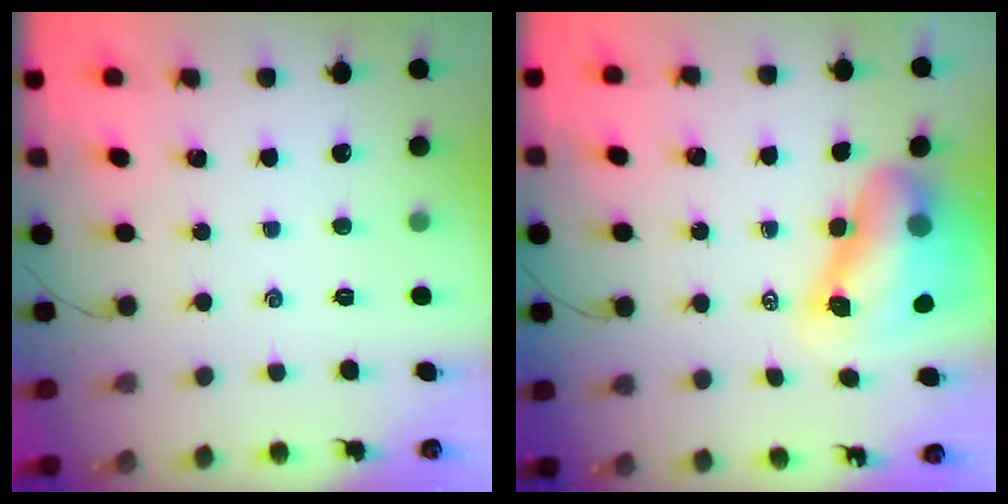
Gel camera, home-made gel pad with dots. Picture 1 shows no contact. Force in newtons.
{"total": 11.9, "press": 11.4, "slide": 3.4}